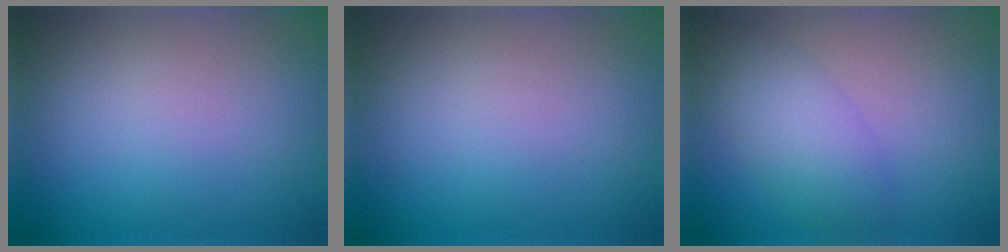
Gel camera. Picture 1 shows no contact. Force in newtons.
{"total": 0.0}
{"total": 3.7, "press": 3.7, "slide": 0.0}